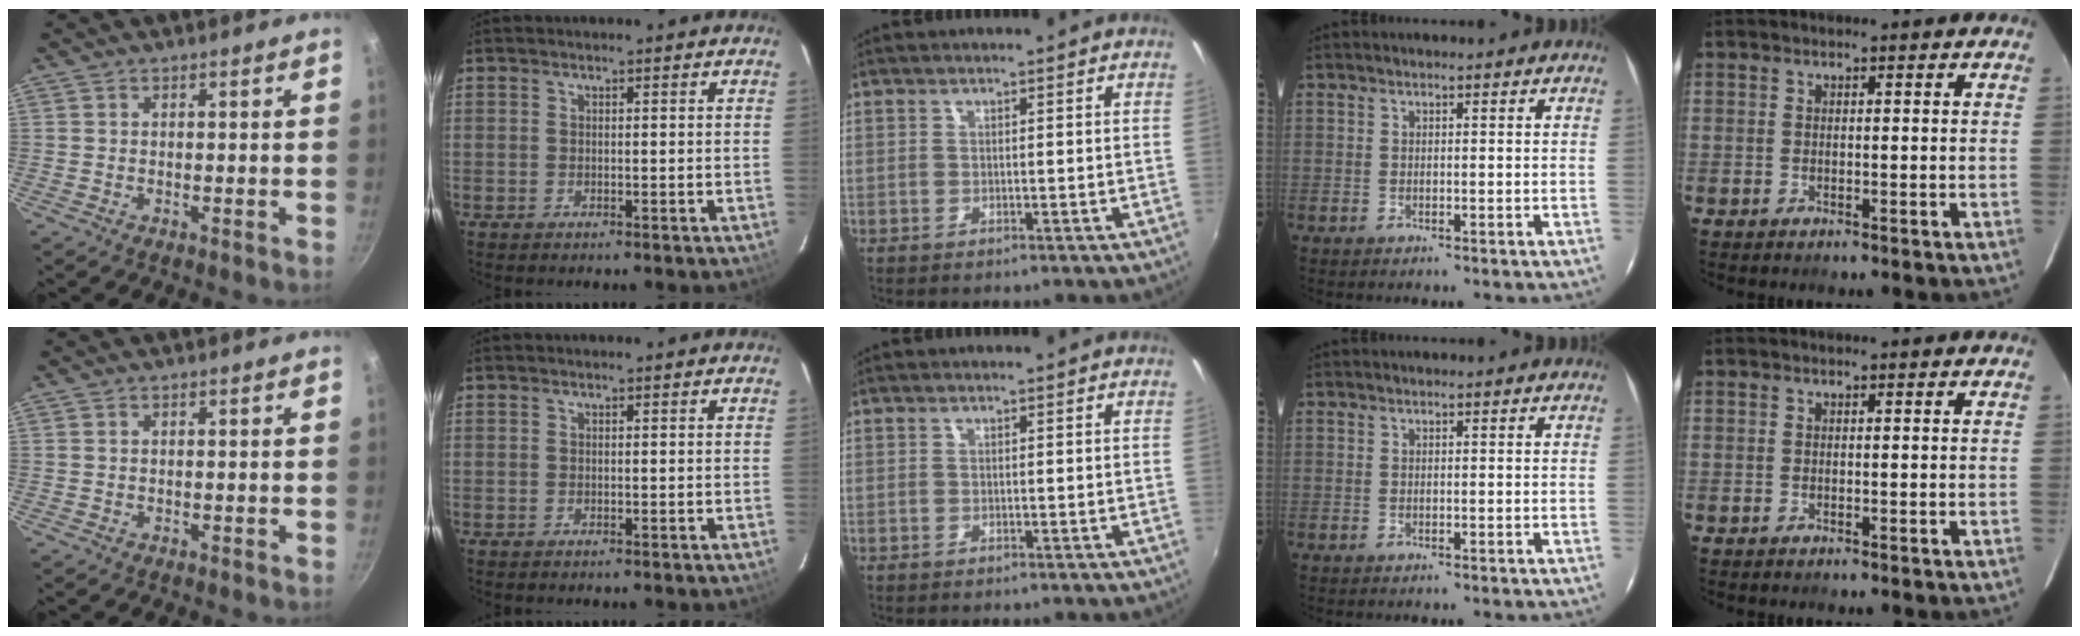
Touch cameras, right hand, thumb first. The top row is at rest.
{}